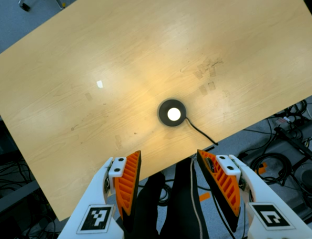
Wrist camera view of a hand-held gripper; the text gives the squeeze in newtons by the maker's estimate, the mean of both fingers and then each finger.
{"total": 0.0}